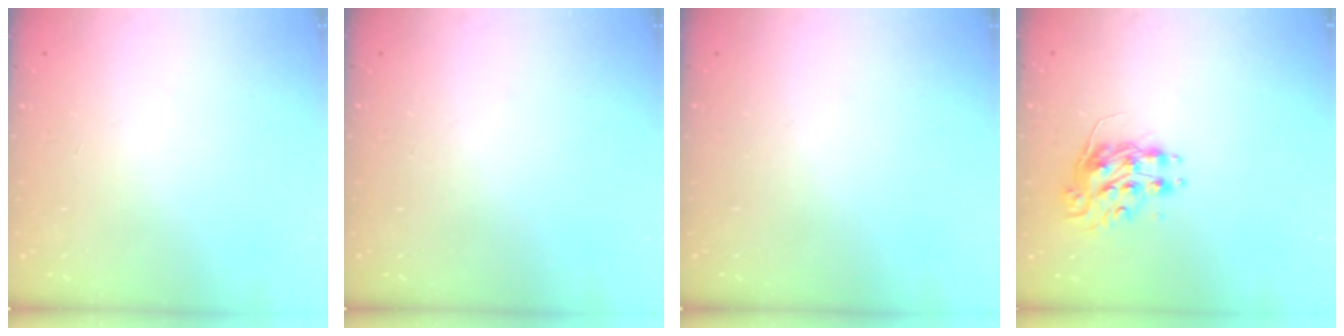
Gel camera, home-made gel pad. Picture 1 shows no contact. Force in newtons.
{"total": 0.0}
{"total": 0.0}
{"total": 8.8, "press": 8.7, "slide": 0.4}